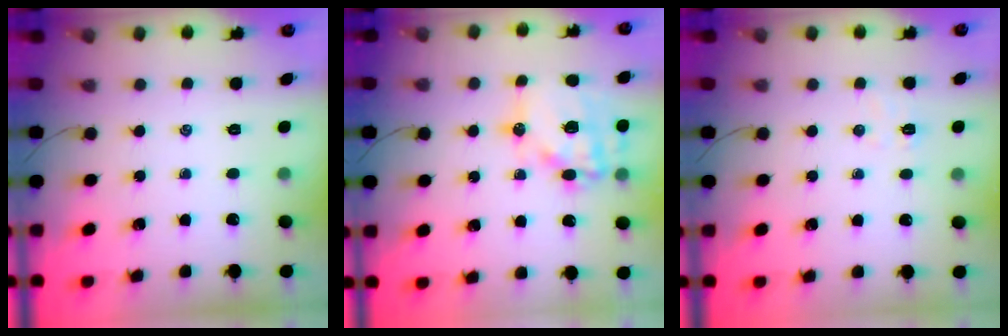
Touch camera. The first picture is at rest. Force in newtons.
{"total": 16.6, "press": 16.2, "slide": 3.7}
{"total": 5.0, "press": 4.9, "slide": 0.8}